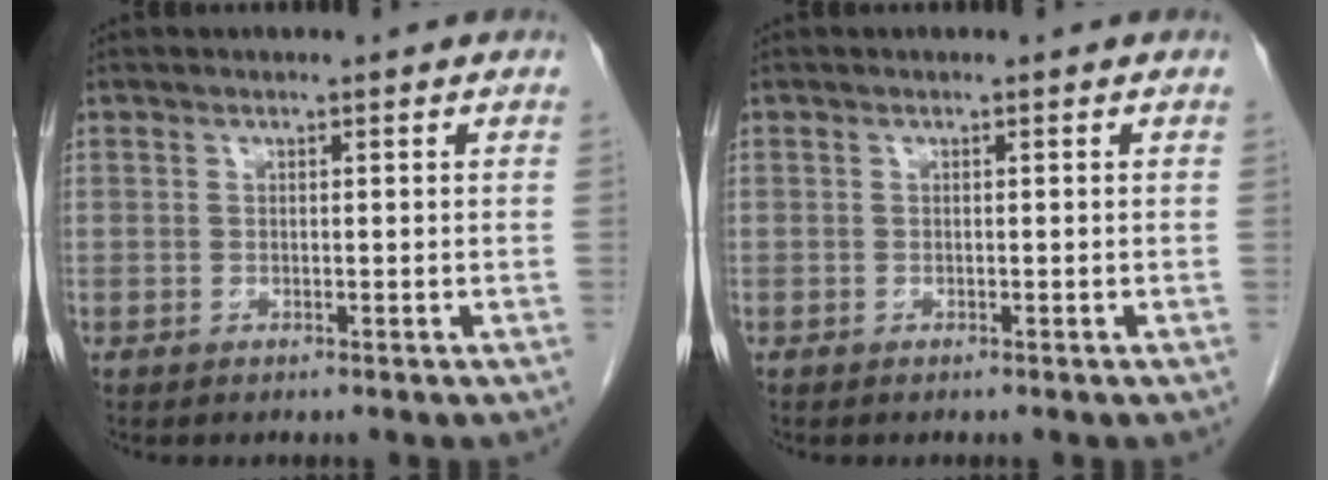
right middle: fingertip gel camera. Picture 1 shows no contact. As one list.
[{"total": 0.0}]